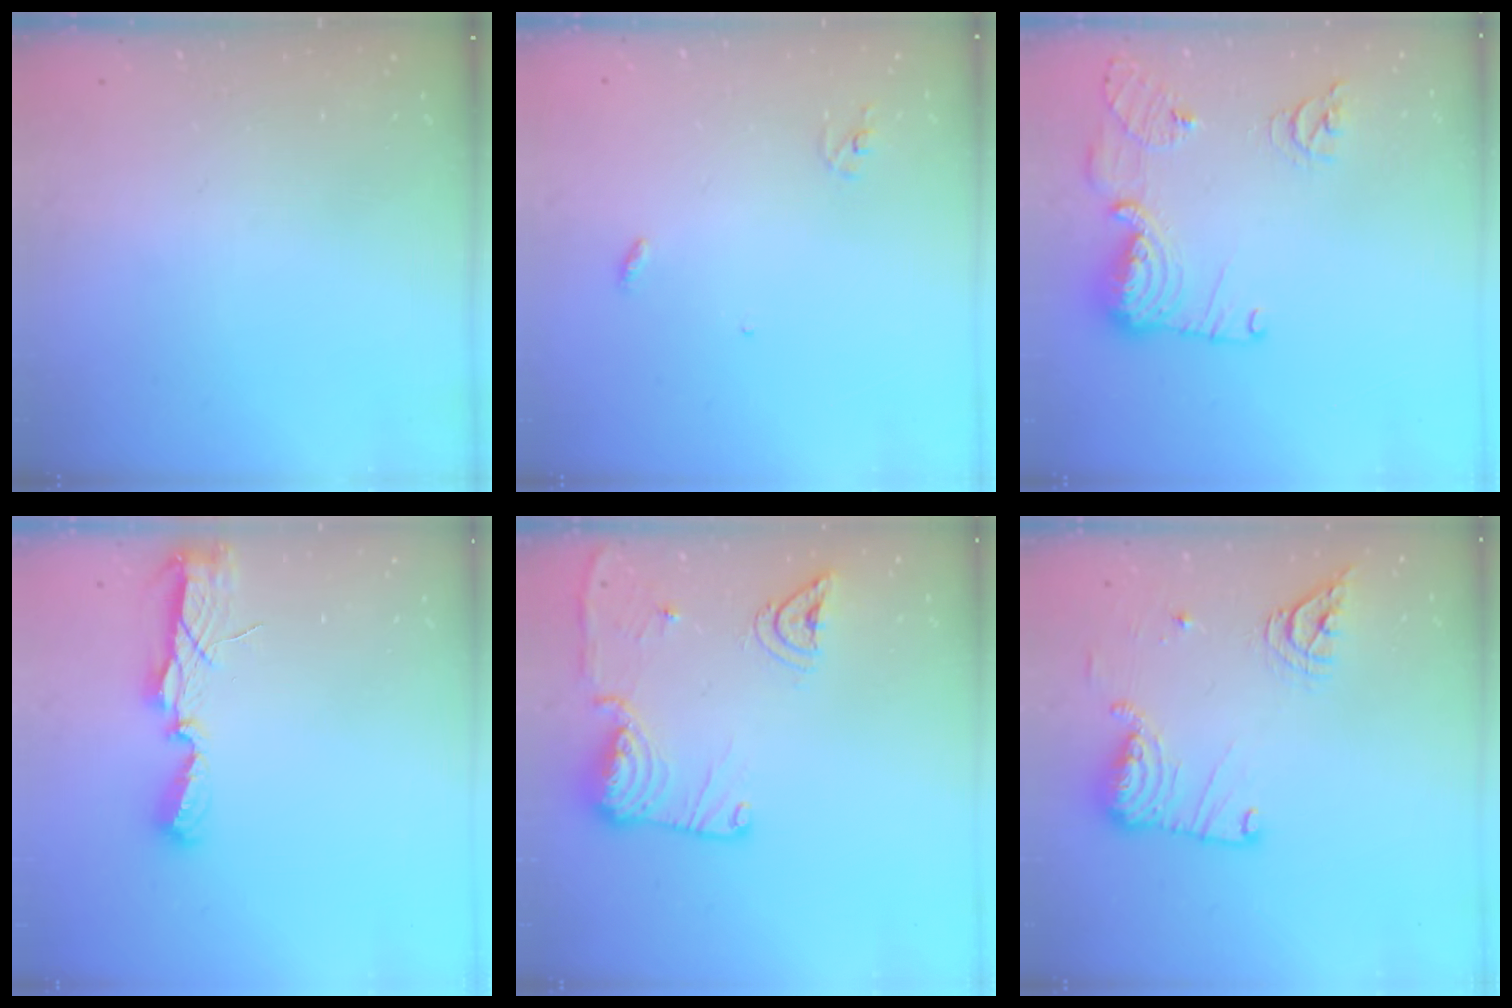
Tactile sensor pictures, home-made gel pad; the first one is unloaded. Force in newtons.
{"total": 2.9, "press": 2.9, "slide": 0.2}
{"total": 15.2, "press": 14.9, "slide": 2.8}
{"total": 7.1, "press": 7.1, "slide": 0.5}
{"total": 15.4, "press": 15.3, "slide": 1.9}
{"total": 15.8, "press": 15.0, "slide": 4.9}